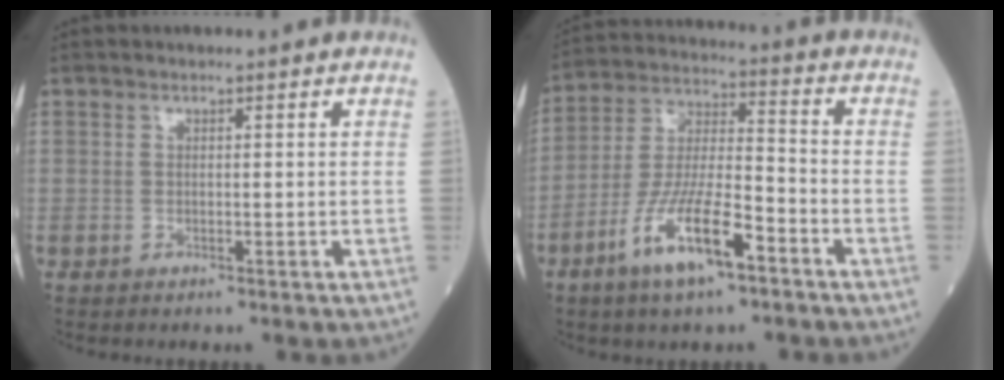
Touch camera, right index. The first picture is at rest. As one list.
[{"total": 12.5, "force": [-6.7, 2.5, 10.3], "torque": [-0.205, -0.008, -0.126]}]